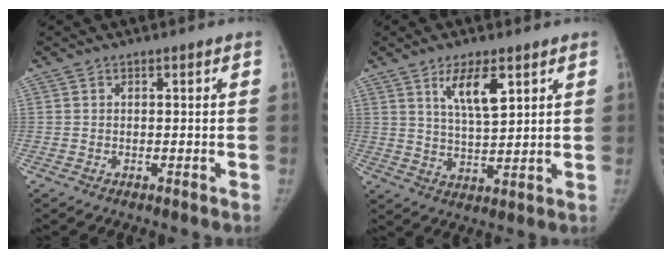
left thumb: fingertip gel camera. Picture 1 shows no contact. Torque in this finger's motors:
{"motor_torque": [0.11, 0.21, 0.20, 0.14, 0.05]}